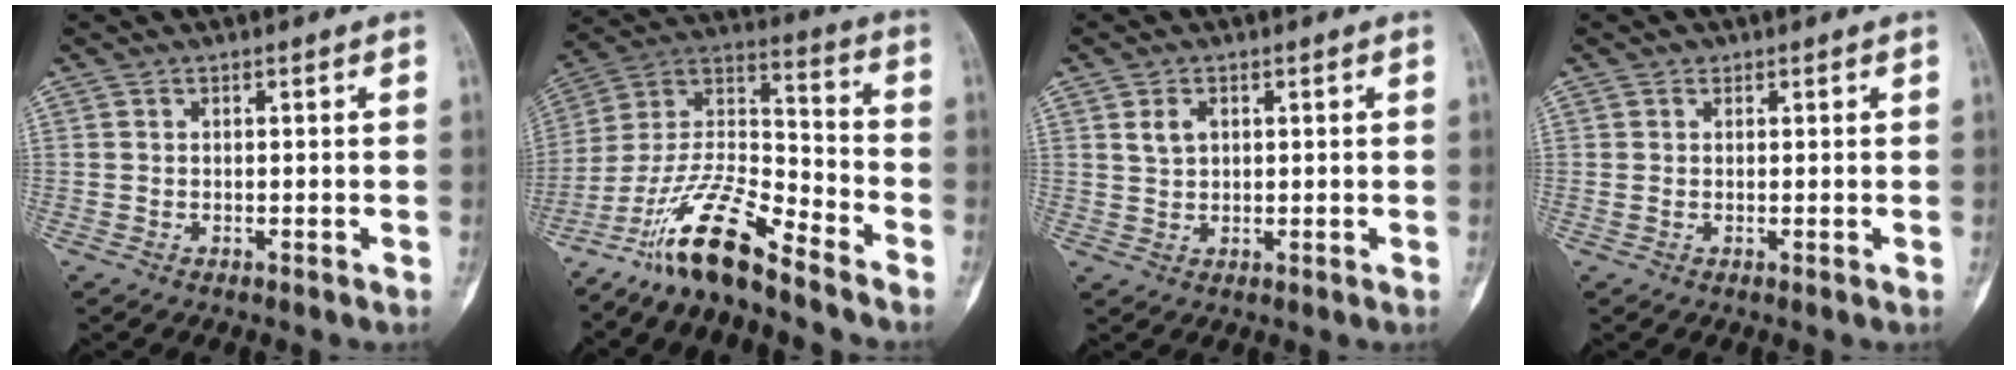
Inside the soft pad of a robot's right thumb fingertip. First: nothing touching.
{"total": 15.3, "force": [-11.9, 3.1, 9.0], "torque": [-0.178, 0.087, -0.228]}
{"total": 3.0, "force": [1.1, 2.0, 1.9], "torque": [-0.028, -0.002, 0.024]}
{"total": 1.1, "force": [0.4, 0.9, 0.4], "torque": [-0.005, -0.001, 0.005]}